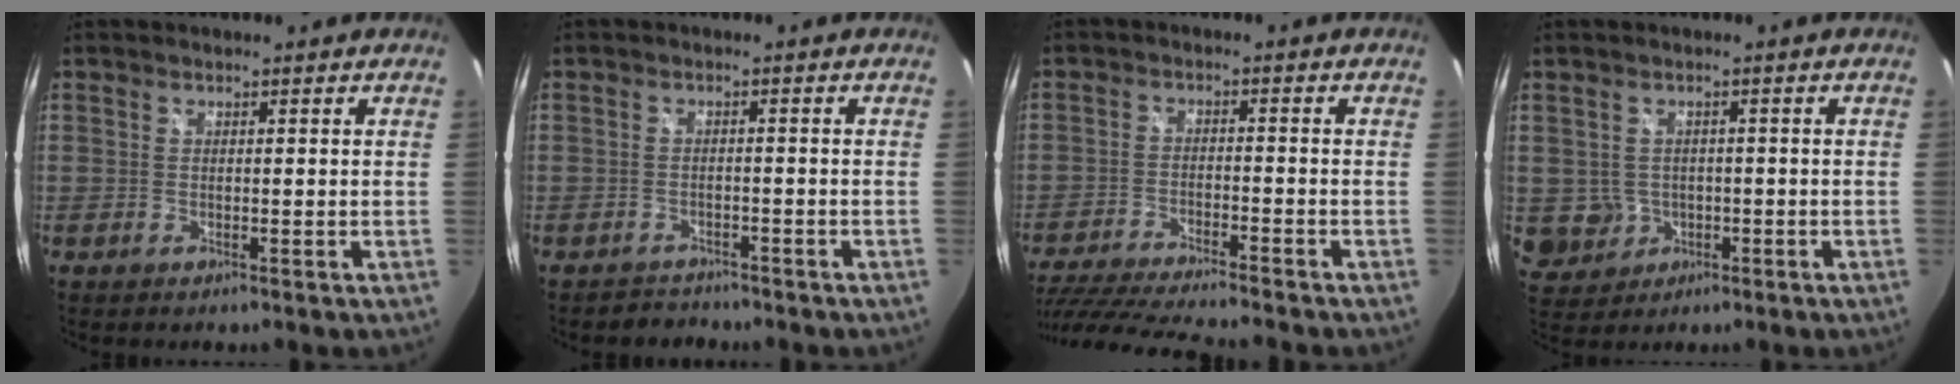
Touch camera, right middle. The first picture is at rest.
{"total": 2.9, "force": [-2.5, 1.3, -0.3], "torque": [-0.002, 0.008, -0.039]}
{"total": 16.6, "force": [-14.5, 1.7, 7.8], "torque": [-0.164, -0.037, -0.238]}
{"total": 5.3, "force": [-0.7, 5.0, 1.4], "torque": [-0.042, 0.004, 0.003]}